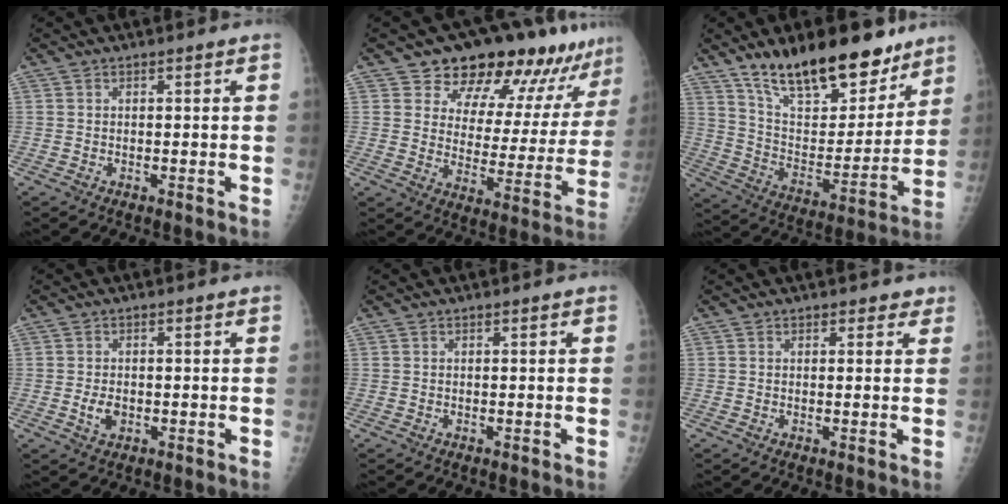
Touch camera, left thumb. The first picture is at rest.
{"total": 17.8, "force": [14.0, 8.1, 7.5], "torque": [-0.044, -0.079, 0.182]}
{"total": 22.3, "force": [16.2, 9.1, 12.2], "torque": [-0.150, -0.085, 0.269]}
{"total": 2.8, "force": [-0.6, 1.9, 2.0], "torque": [-0.034, 0.000, -0.007]}
{"total": 0.0}
{"total": 1.9, "force": [1.4, 1.3, 0.4], "torque": [0.018, -0.005, 0.010]}